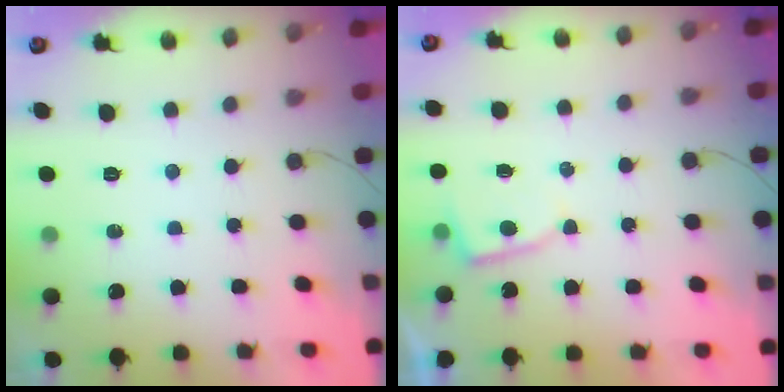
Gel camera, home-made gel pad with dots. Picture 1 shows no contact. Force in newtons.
{"total": 4.0, "press": 4.0, "slide": 0.5}